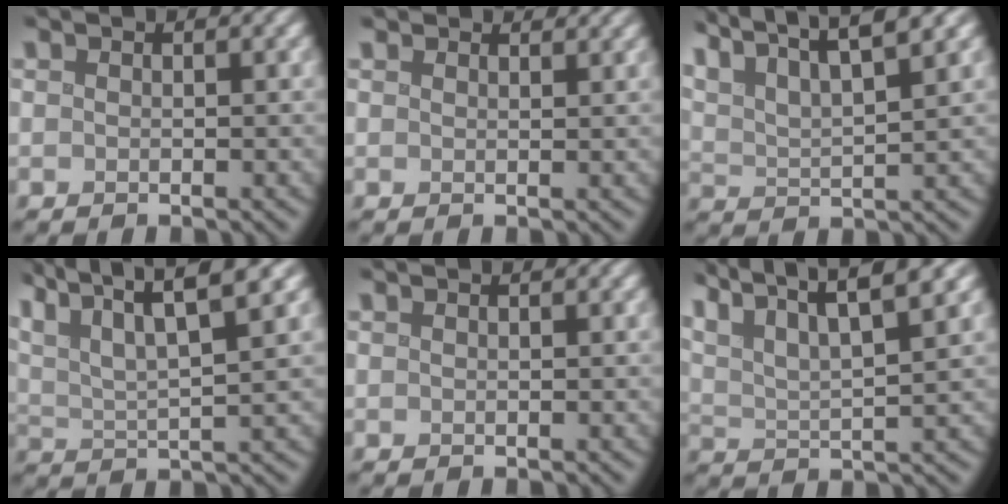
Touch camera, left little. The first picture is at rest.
{"total": 2.6, "force": [2.4, 0.8, 0.6], "torque": [-0.002, 0.011, 0.015]}
{"total": 9.7, "force": [7.3, 2.6, 5.9], "torque": [-0.120, 0.030, 0.094]}
{"total": 9.4, "force": [6.0, 2.5, 6.8], "torque": [-0.139, 0.019, 0.092]}
{"total": 0.0}
{"total": 10.3, "force": [7.1, 3.0, 6.8], "torque": [-0.136, 0.026, 0.092]}